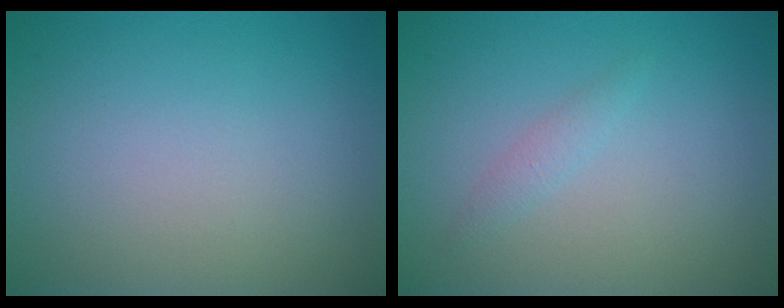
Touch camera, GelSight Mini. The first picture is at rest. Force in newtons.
{"total": 0.9, "press": 0.9, "slide": 0.0}